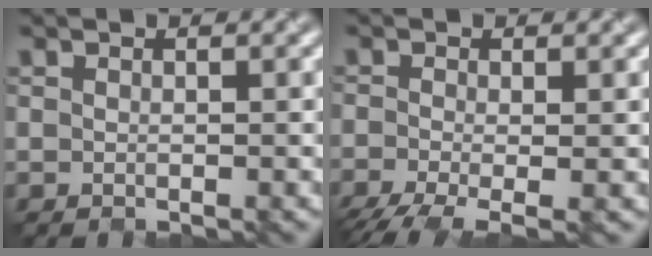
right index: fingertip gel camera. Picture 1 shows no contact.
{"total": 4.9, "force": [-2.7, 1.5, 3.8], "torque": [-0.081, -0.016, -0.051]}